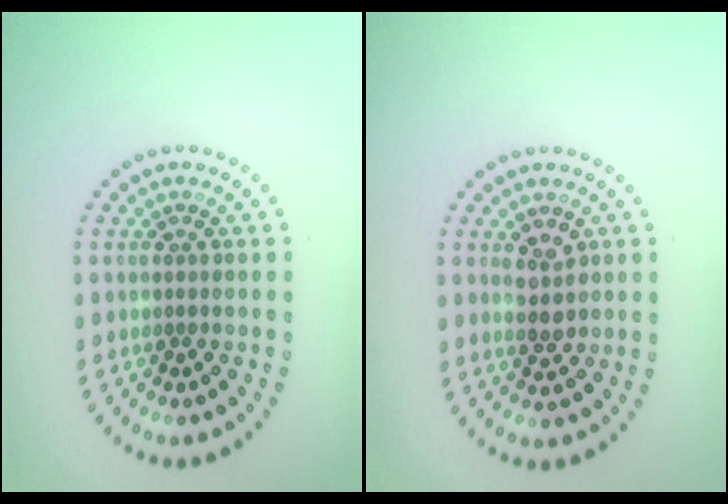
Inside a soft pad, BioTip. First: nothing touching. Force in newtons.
{"total": 2.3, "press": 2.3, "slide": 0.6}